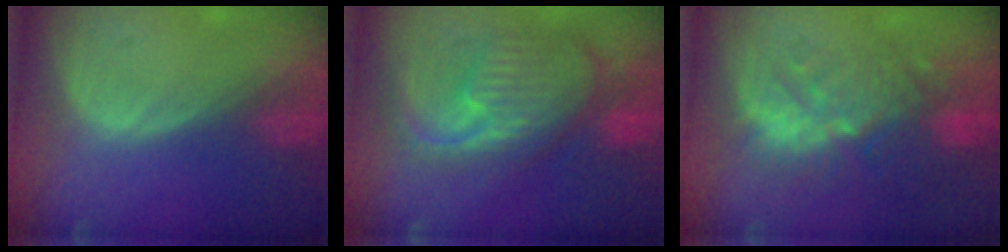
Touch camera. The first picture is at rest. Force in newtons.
{"total": 11.9, "press": 10.4, "slide": 5.9}
{"total": 11.2, "press": 9.9, "slide": 5.2}